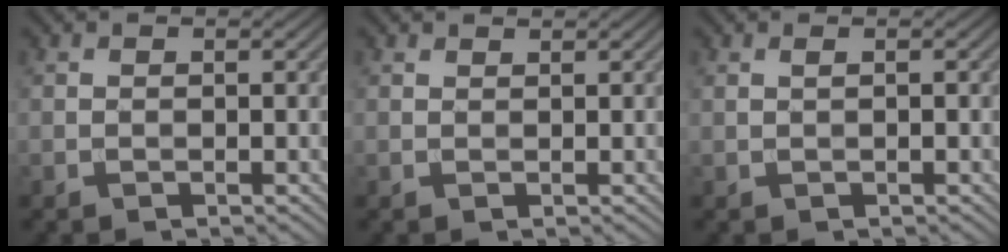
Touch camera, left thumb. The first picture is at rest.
{"total": 0.6, "force": [0.6, 0.1, 0.1], "torque": [-0.005, 0.000, 0.013]}
{"total": 0.7, "force": [0.2, 0.0, 0.6], "torque": [-0.015, 0.006, 0.003]}